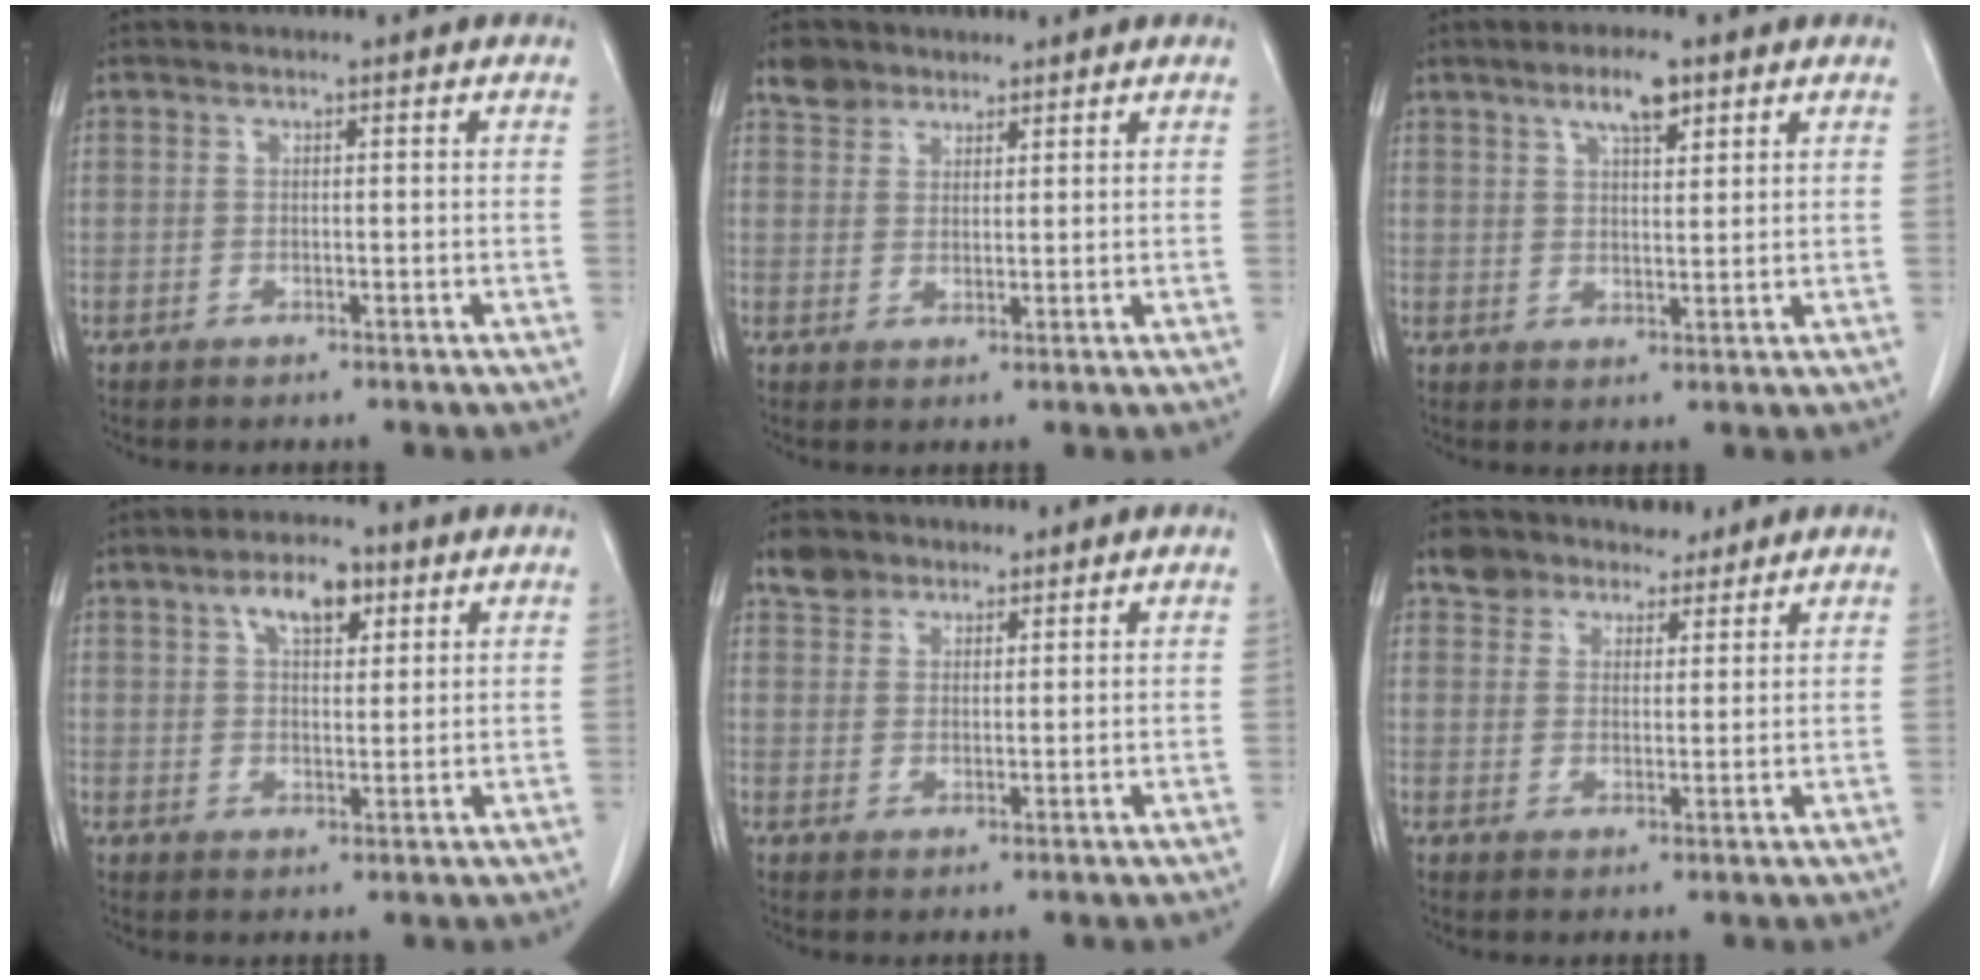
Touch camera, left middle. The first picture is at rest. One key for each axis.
{"total": 3.7, "fx": 2.9, "fy": 2.3, "fz": 0.5, "tx": -0.009, "ty": 0.013, "tz": 0.050}
{"total": 5.1, "fx": 3.2, "fy": 1.3, "fz": 3.8, "tx": -0.068, "ty": 0.005, "tz": 0.055}
{"total": 6.2, "fx": 3.2, "fy": 2.8, "fz": 4.5, "tx": -0.076, "ty": 0.011, "tz": 0.051}
{"total": 4.4, "fx": 3.4, "fy": 2.8, "fz": 0.7, "tx": -0.016, "ty": 0.017, "tz": 0.061}
{"total": 6.6, "fx": 5.4, "fy": 3.5, "fz": 1.4, "tx": -0.017, "ty": 0.017, "tz": 0.093}